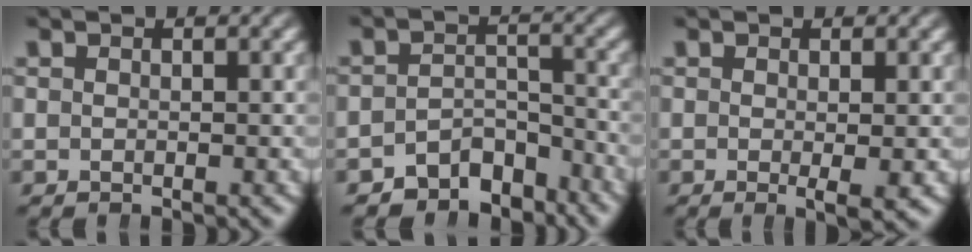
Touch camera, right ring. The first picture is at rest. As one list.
[{"total": 6.0, "force": [-5.1, 2.7, 1.7], "torque": [-0.018, -0.022, -0.081]}, {"total": 1.8, "force": [-0.4, 0.1, 1.7], "torque": [-0.025, -0.009, -0.004]}]